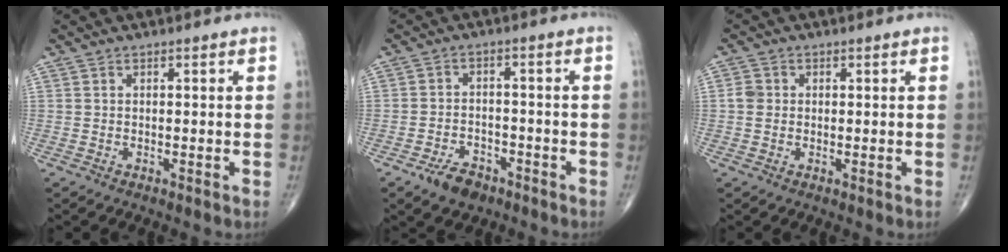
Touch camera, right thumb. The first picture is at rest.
{"total": 5.9, "force": [-3.8, 3.5, 2.8], "torque": [-0.035, 0.019, -0.064]}
{"total": 2.3, "force": [0.0, 2.1, 1.1], "torque": [-0.019, 0.006, -0.003]}